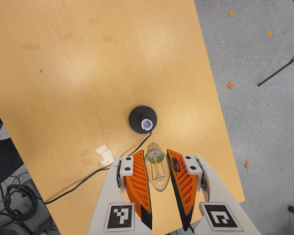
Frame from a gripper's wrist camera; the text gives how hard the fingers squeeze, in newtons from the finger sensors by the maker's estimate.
{"total": 14.6, "left": 16.2, "right": 13.1}